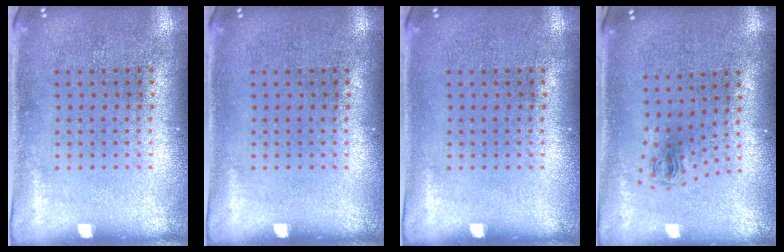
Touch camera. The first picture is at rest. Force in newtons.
{"total": 0.0}
{"total": 0.0}
{"total": 0.8, "press": 0.4, "slide": 0.7}